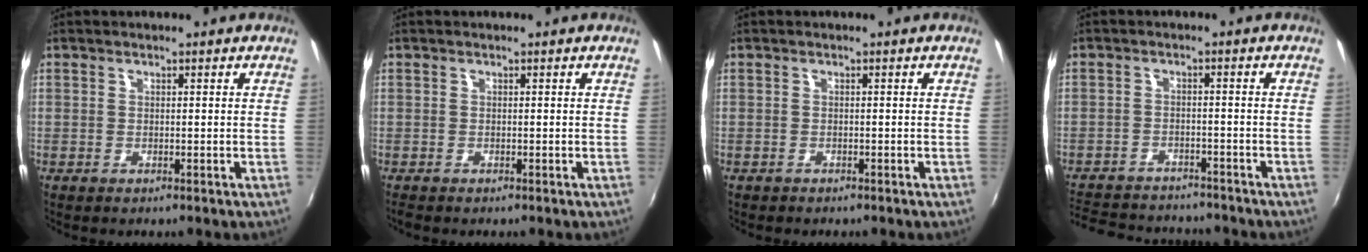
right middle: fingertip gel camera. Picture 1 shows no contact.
{"total": 0.5, "force": [-0.5, 0.2, 0.2], "torque": [-0.005, -0.004, -0.009]}
{"total": 0.9, "force": [-0.7, 0.5, 0.1], "torque": [-0.008, -0.001, -0.011]}
{"total": 14.8, "force": [-13.0, 5.0, 5.0], "torque": [-0.127, 0.002, -0.190]}